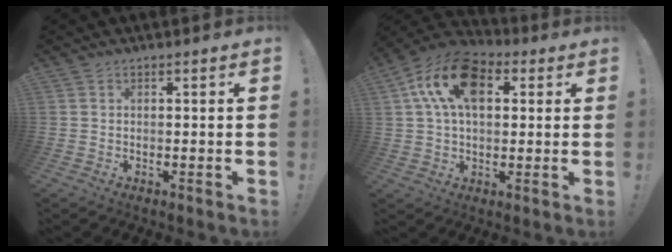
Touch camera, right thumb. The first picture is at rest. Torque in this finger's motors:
{"motor_torque": [0.72, 0.73, 0.18, 0.17, 0.25]}